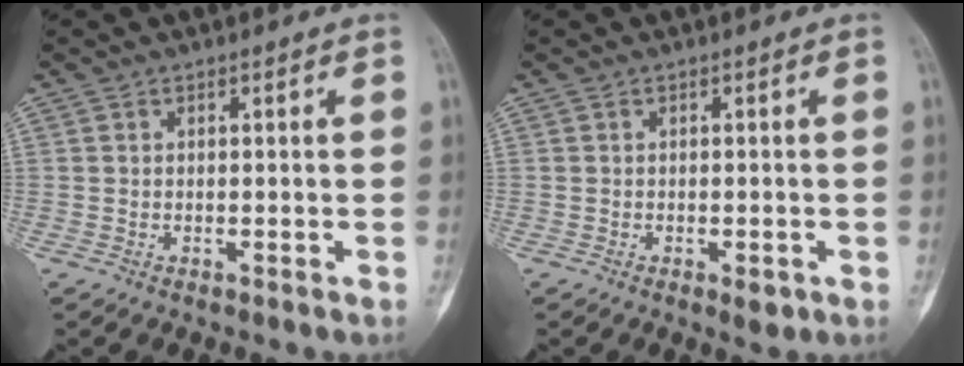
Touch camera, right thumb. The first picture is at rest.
{"total": 2.0, "force": [-0.8, 0.9, 1.6], "torque": [-0.017, 0.000, -0.007]}